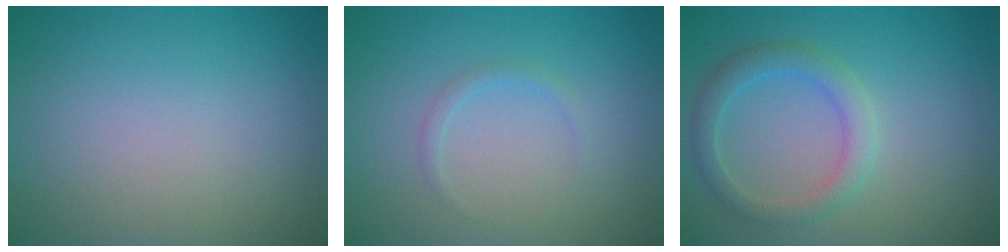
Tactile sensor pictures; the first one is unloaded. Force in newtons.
{"total": 0.8, "press": 0.8, "slide": 0.0}
{"total": 2.9, "press": 2.9, "slide": 0.2}